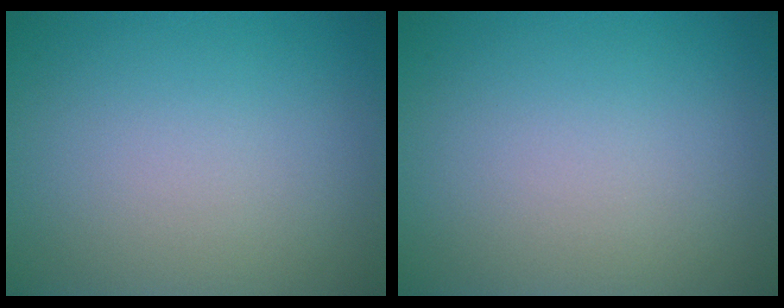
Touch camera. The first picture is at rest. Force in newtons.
{"total": 0.0}